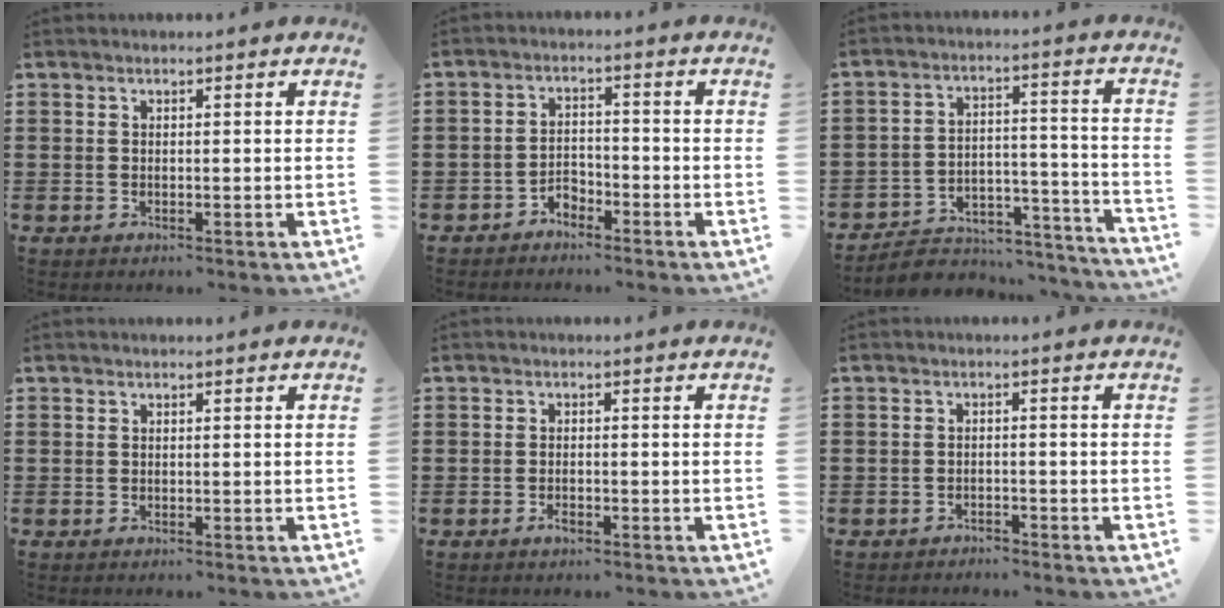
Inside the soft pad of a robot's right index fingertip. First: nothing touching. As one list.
[{"total": 2.7, "force": [-2.5, 1.1, 0.3], "torque": [-0.014, 0.004, -0.051]}, {"total": 5.6, "force": [-5.2, 1.9, 1.1], "torque": [-0.019, 0.012, -0.101]}, {"total": 0.0}, {"total": 1.4, "force": [-0.9, 0.4, 1.1], "torque": [-0.021, -0.003, -0.015]}, {"total": 1.6, "force": [-1.6, 0.1, 0.0], "torque": [-0.006, -0.002, -0.035]}]